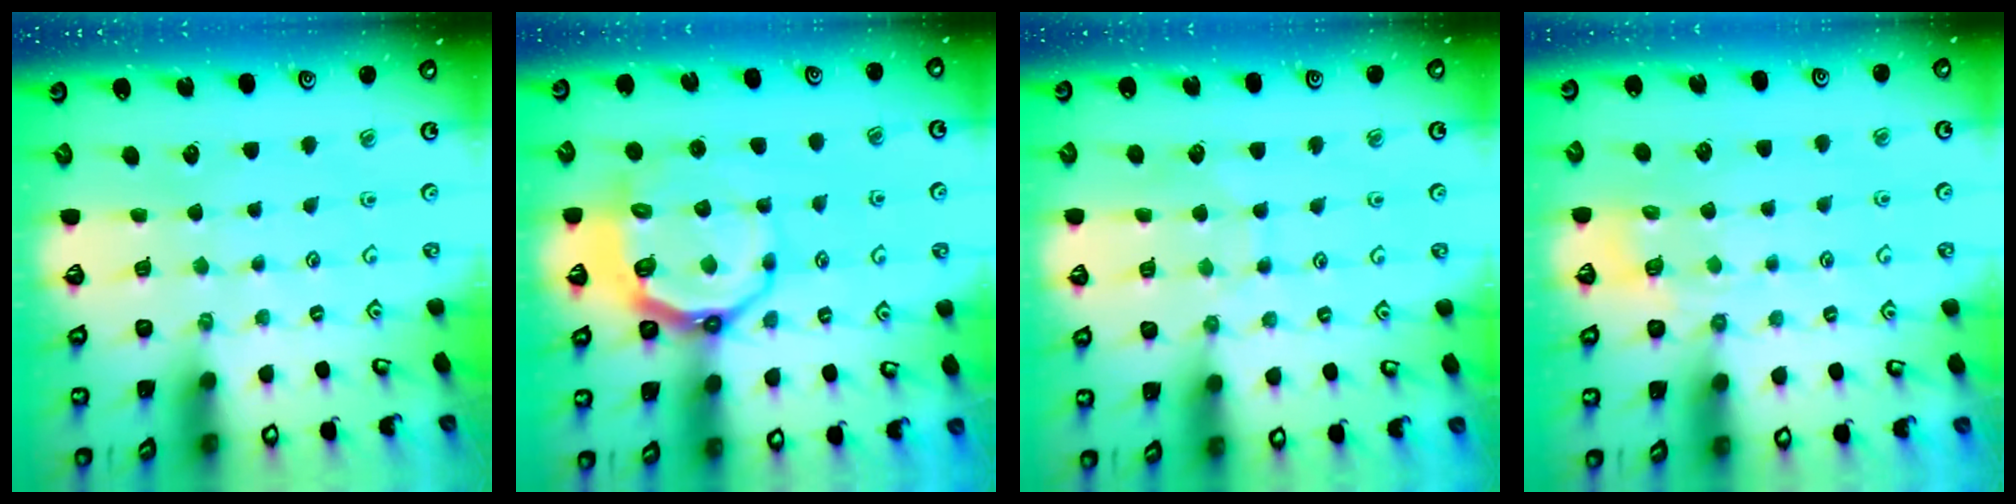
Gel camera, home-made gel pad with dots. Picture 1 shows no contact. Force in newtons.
{"total": 10.2, "press": 9.4, "slide": 4.0}
{"total": 6.7, "press": 6.6, "slide": 0.6}
{"total": 5.1, "press": 4.9, "slide": 1.4}